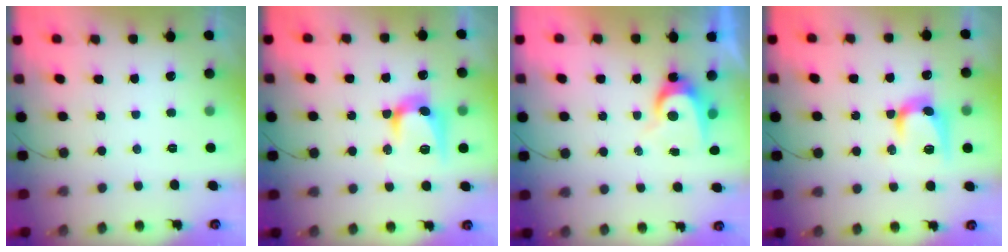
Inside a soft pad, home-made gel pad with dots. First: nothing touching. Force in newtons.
{"total": 12.6, "press": 12.6, "slide": 0.4}
{"total": 7.3, "press": 7.2, "slide": 0.3}
{"total": 9.9, "press": 9.9, "slide": 0.5}